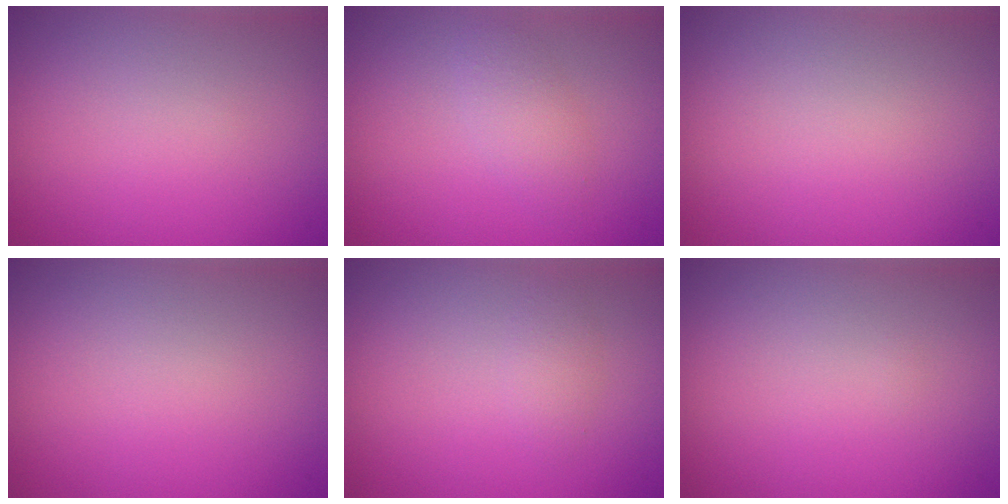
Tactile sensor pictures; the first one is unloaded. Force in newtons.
{"total": 1.9, "press": 1.9, "slide": 0.1}
{"total": 0.0}
{"total": 0.0}
{"total": 1.1, "press": 1.1, "slide": 0.1}
{"total": 0.0}